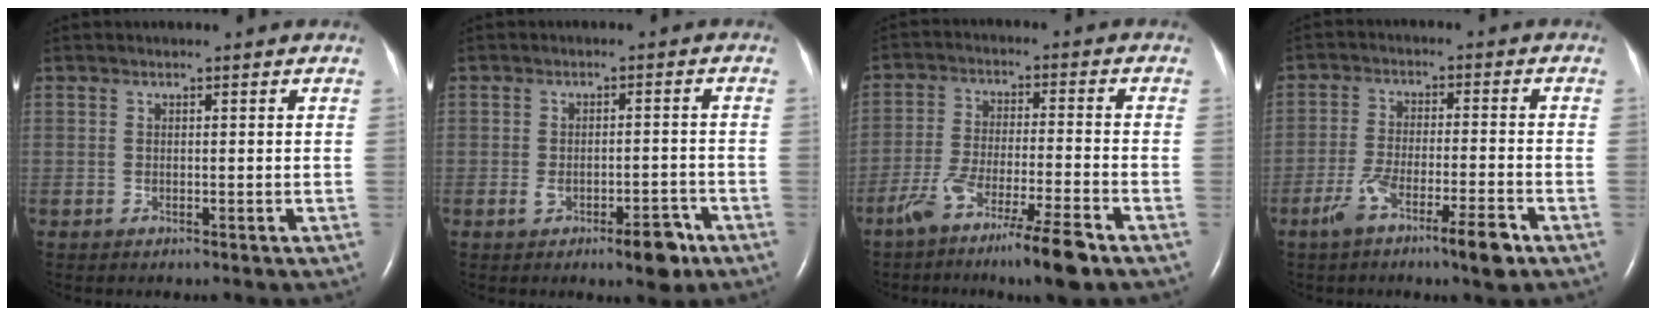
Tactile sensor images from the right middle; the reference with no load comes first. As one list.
[{"total": 5.4, "force": [-3.0, 1.8, 4.2], "torque": [-0.057, 0.003, -0.038]}, {"total": 10.4, "force": [-7.0, 0.1, 7.7], "torque": [-0.145, -0.020, -0.126]}, {"total": 8.2, "force": [-5.0, 0.7, 6.4], "torque": [-0.120, -0.010, -0.087]}]